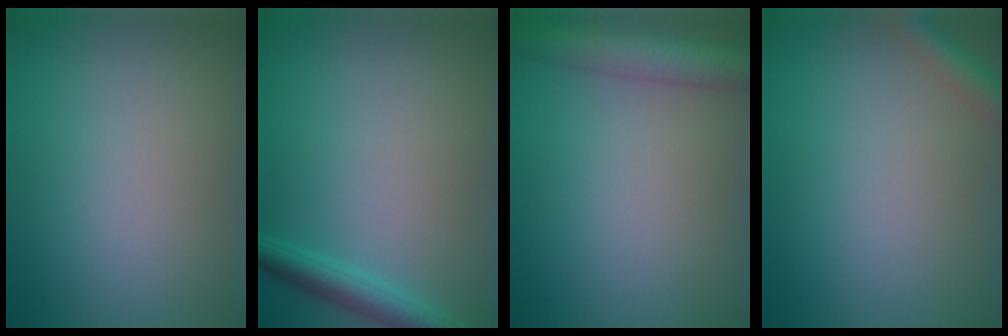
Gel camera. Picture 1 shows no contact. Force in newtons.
{"total": 3.0, "press": 3.0, "slide": 0.2}
{"total": 5.1, "press": 5.1, "slide": 0.2}
{"total": 2.3, "press": 2.3, "slide": 0.1}